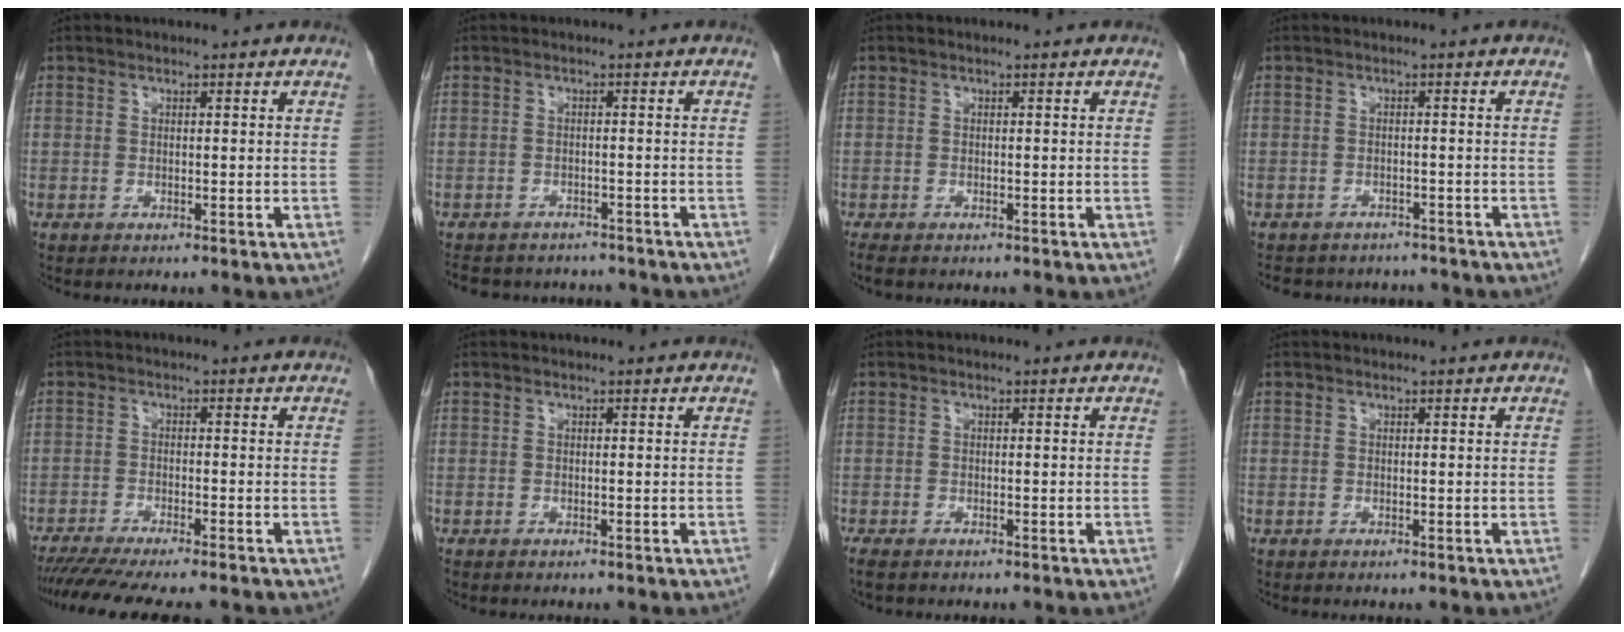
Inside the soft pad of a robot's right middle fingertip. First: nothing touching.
{"total": 9.5, "force": [-8.6, 3.4, 2.1], "torque": [-0.039, 0.008, -0.107]}
{"total": 2.2, "force": [-1.7, 0.7, 1.1], "torque": [-0.021, -0.008, -0.026]}
{"total": 8.4, "force": [-7.7, 3.2, 1.4], "torque": [-0.021, 0.010, -0.093]}
{"total": 11.0, "force": [-9.5, 0.4, 5.6], "torque": [-0.068, -0.020, -0.146]}
{"total": 0.0}
{"total": 2.3, "force": [-1.8, 0.8, 1.2], "torque": [-0.027, -0.009, -0.026]}
{"total": 0.0}